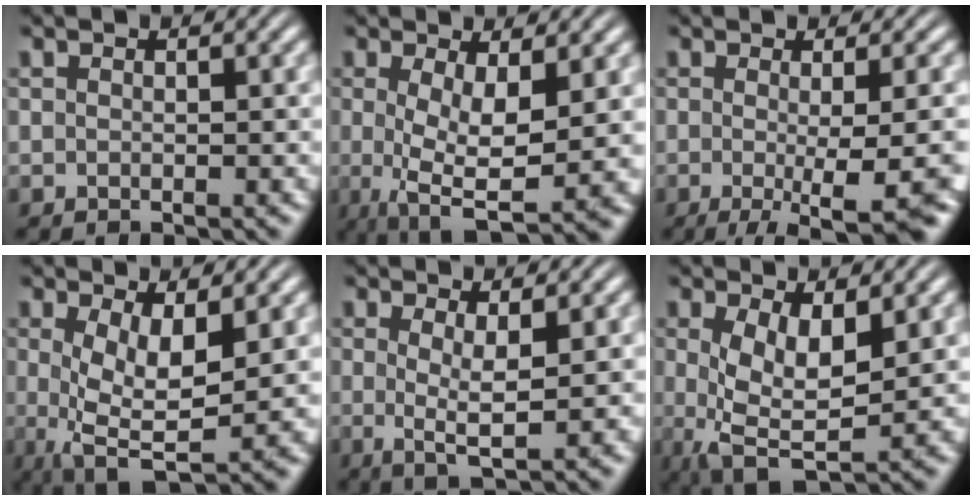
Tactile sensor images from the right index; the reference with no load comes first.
{"total": 7.8, "force": [-1.8, 3.1, 7.0], "torque": [-0.122, -0.051, -0.003]}
{"total": 7.9, "force": [-5.1, 1.7, 5.9], "torque": [-0.081, -0.038, -0.062]}
{"total": 7.7, "force": [-1.0, 3.4, 6.8], "torque": [-0.124, -0.055, 0.008]}
{"total": 3.6, "force": [0.1, 0.8, 3.5], "torque": [-0.063, -0.023, 0.011]}
{"total": 7.1, "force": [-1.1, 3.8, 5.9], "torque": [-0.123, -0.053, 0.009]}